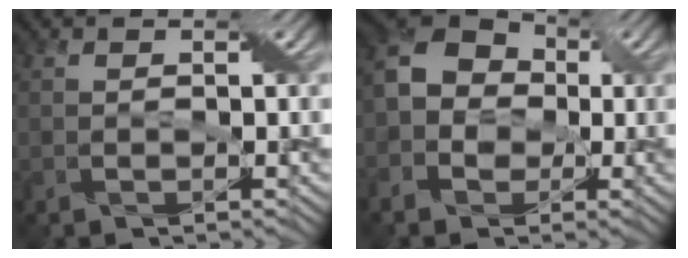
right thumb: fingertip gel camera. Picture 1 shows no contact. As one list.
[{"total": 7.3, "force": [-1.2, 6.1, 3.7], "torque": [-0.082, 0.001, -0.039]}]